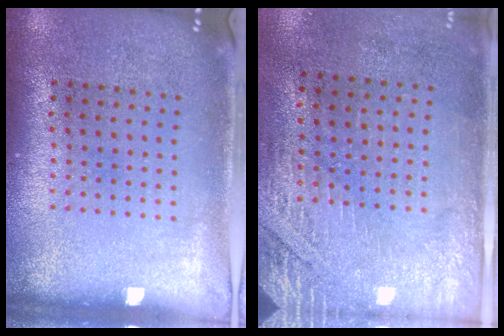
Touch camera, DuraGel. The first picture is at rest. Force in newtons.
{"total": 2.9, "press": 2.5, "slide": 1.5}